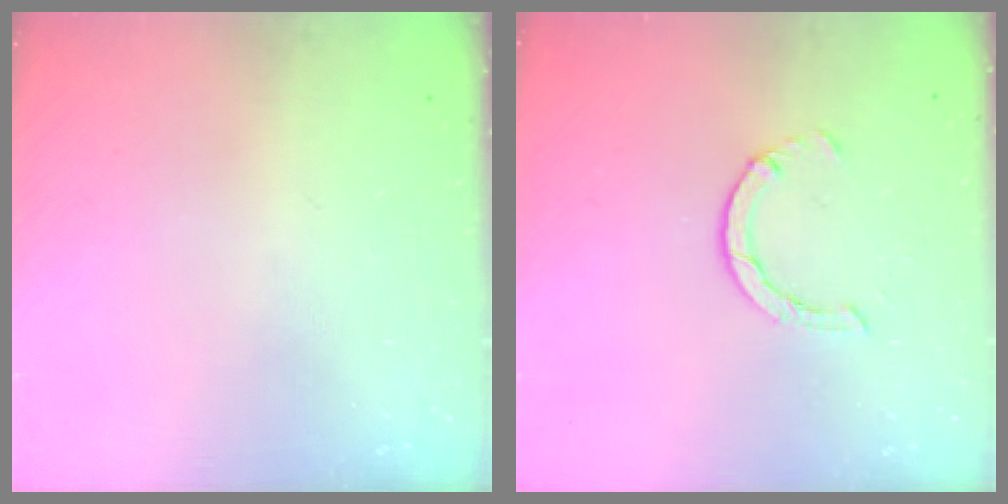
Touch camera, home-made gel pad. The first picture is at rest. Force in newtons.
{"total": 2.9, "press": 2.9, "slide": 0.4}